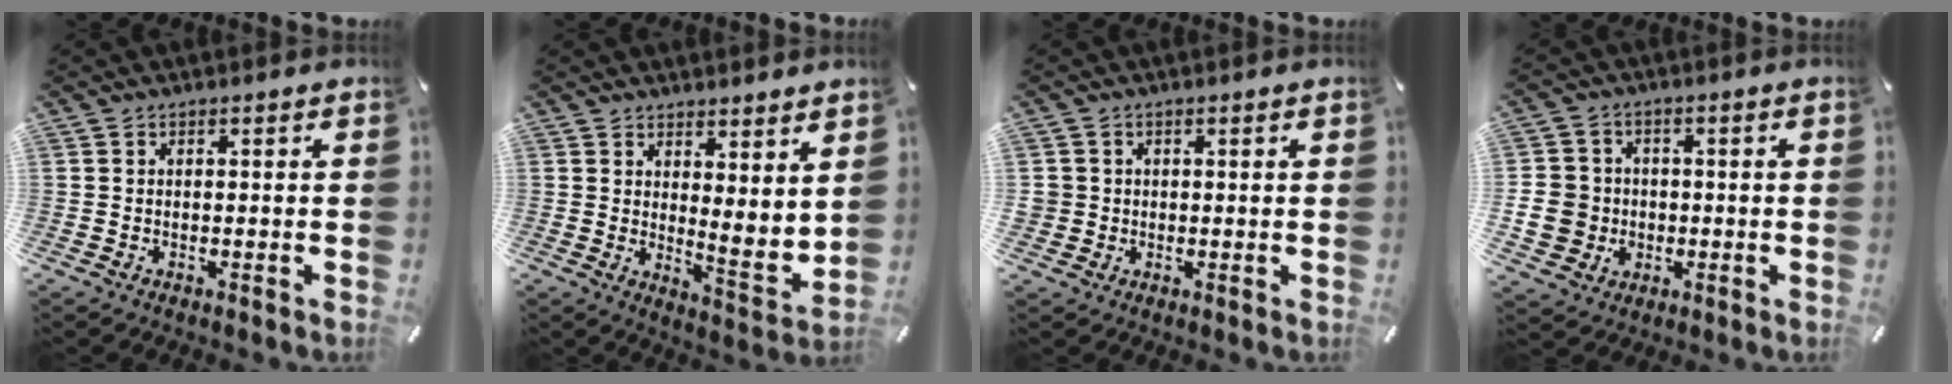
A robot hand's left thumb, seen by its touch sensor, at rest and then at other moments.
{"total": 5.2, "force": [4.7, 1.6, 1.5], "torque": [-0.015, -0.056, 0.086]}
{"total": 2.7, "force": [0.3, 2.6, 0.1], "torque": [-0.004, 0.006, 0.006]}
{"total": 8.5, "force": [-1.0, 8.0, 3.0], "torque": [-0.074, 0.015, -0.017]}